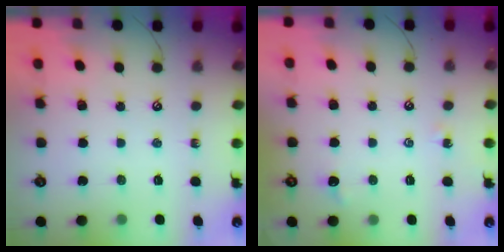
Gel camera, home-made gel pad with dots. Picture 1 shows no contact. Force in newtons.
{"total": 2.5, "press": 2.4, "slide": 0.6}